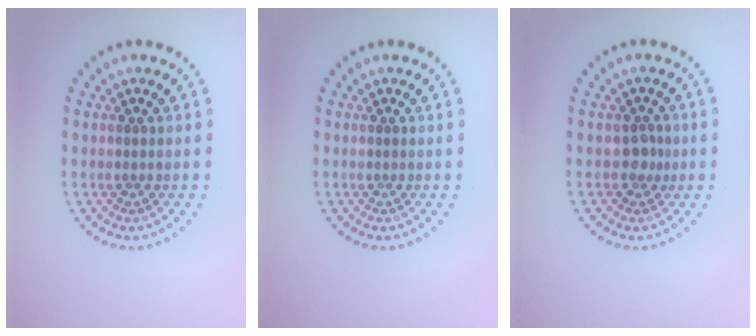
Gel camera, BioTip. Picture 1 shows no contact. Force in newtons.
{"total": 0.0}
{"total": 1.5, "press": 1.1, "slide": 0.9}